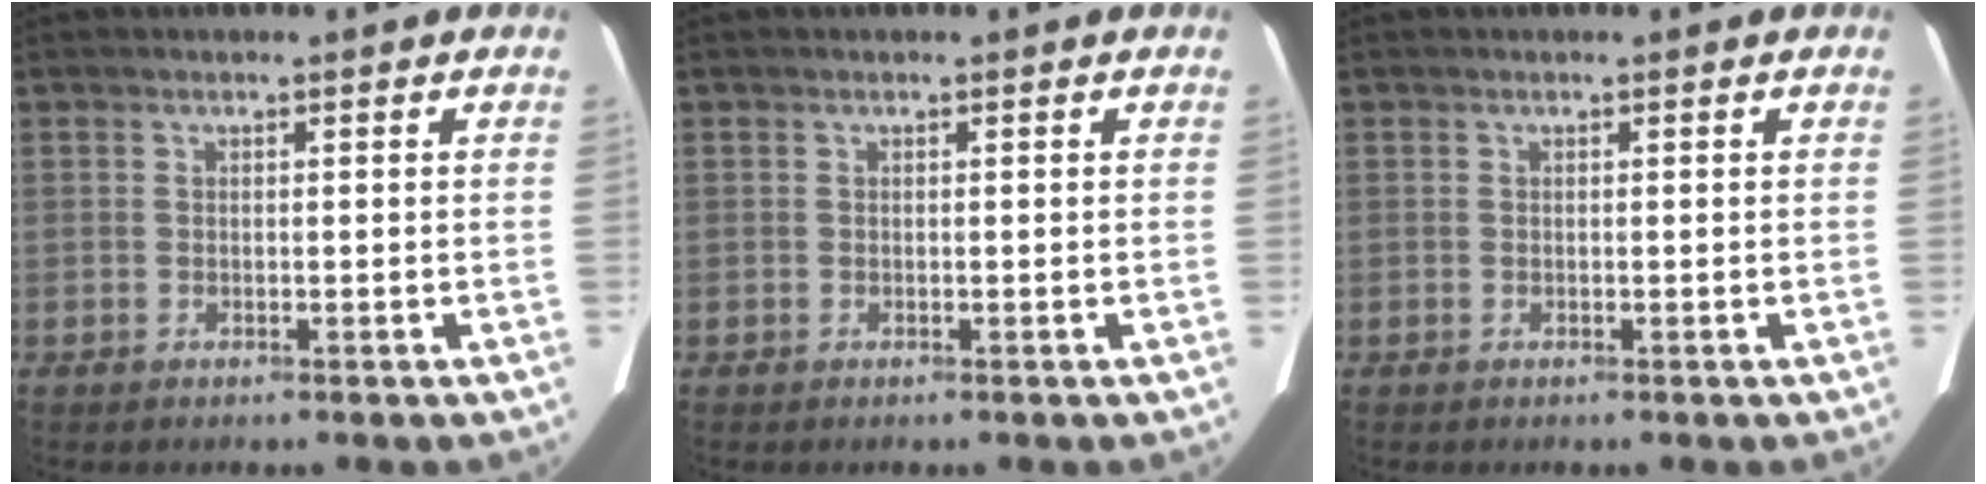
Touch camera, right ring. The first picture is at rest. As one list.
[{"total": 0.0}, {"total": 0.0}]